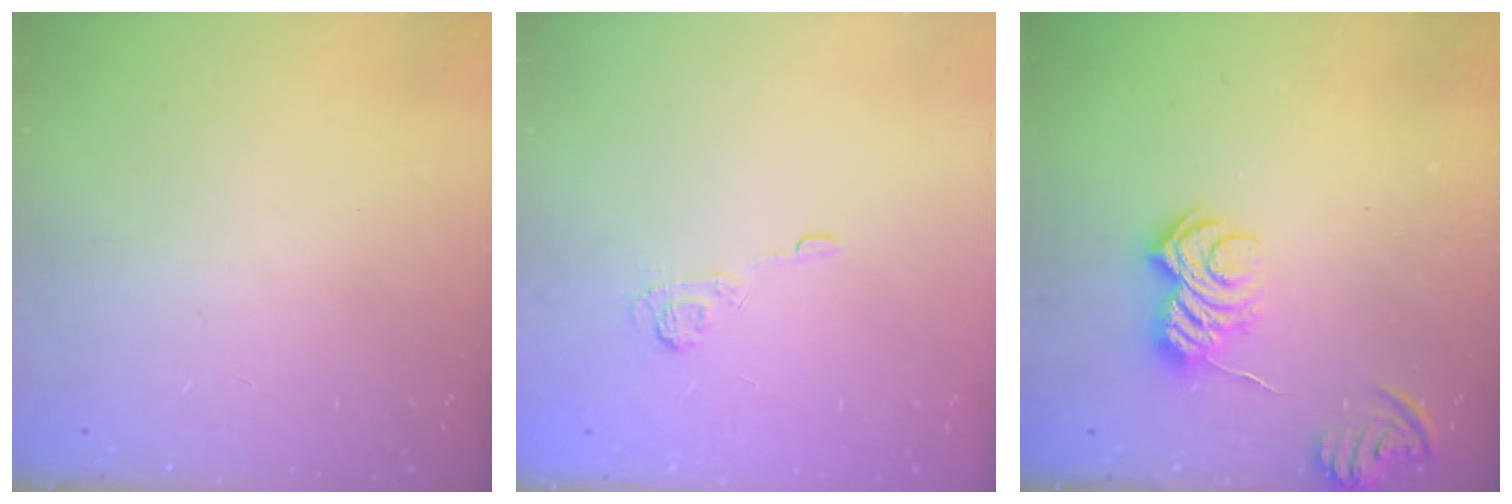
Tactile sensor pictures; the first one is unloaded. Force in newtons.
{"total": 4.5, "press": 4.2, "slide": 1.6}
{"total": 7.8, "press": 7.7, "slide": 0.9}